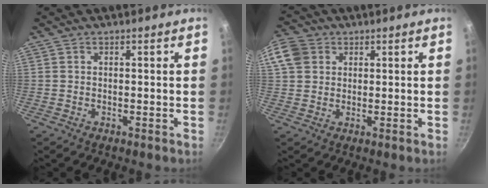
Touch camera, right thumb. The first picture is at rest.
{"total": 7.0, "force": [2.3, 5.7, 3.3], "torque": [-0.052, 0.003, 0.033]}